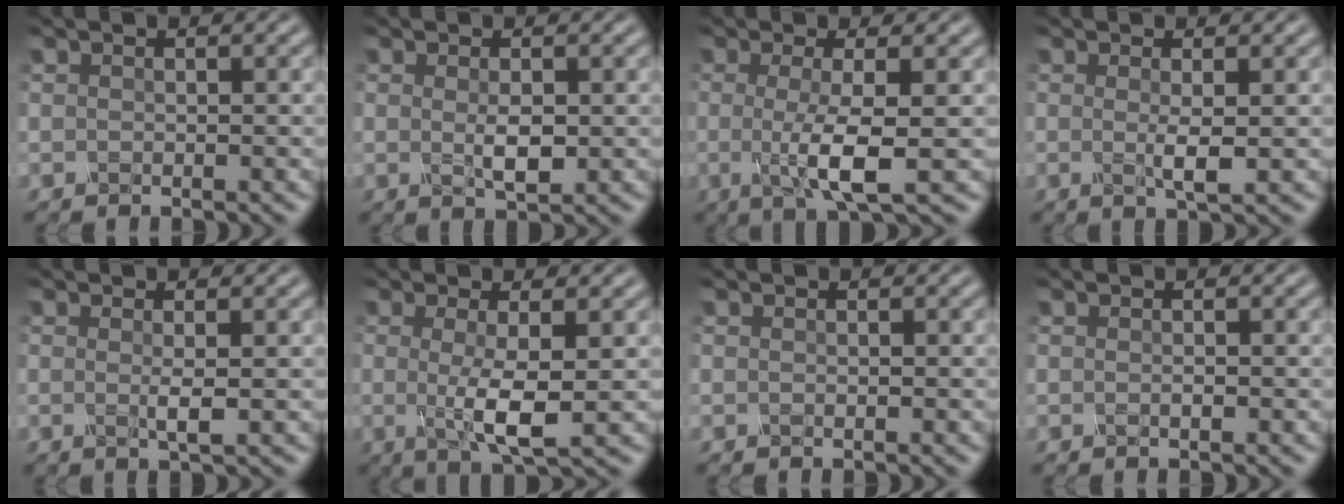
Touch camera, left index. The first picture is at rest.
{"total": 2.3, "force": [0.0, 0.8, 2.1], "torque": [-0.043, -0.005, 0.003]}
{"total": 5.0, "force": [-0.5, 1.0, 4.9], "torque": [-0.088, -0.010, -0.010]}
{"total": 2.1, "force": [0.0, 0.3, 2.1], "torque": [-0.042, -0.005, 0.000]}
{"total": 1.7, "force": [0.0, 0.2, 1.7], "torque": [-0.033, -0.002, -0.002]}
{"total": 4.4, "force": [-0.2, 0.8, 4.4], "torque": [-0.083, -0.009, -0.001]}
{"total": 0.0}
{"total": 0.6, "force": [-0.1, 0.2, 0.5], "torque": [-0.011, -0.001, -0.001]}